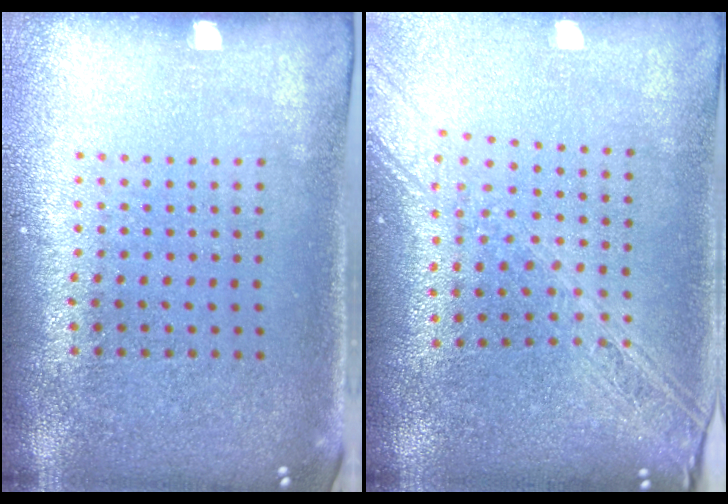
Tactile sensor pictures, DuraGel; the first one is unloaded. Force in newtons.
{"total": 2.1, "press": 1.8, "slide": 1.1}